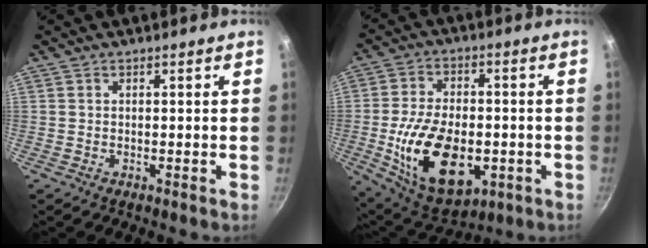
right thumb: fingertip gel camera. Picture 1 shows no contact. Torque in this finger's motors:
{"motor_torque": [-0.20, 1.26, 0.96, 0.73, 0.22]}